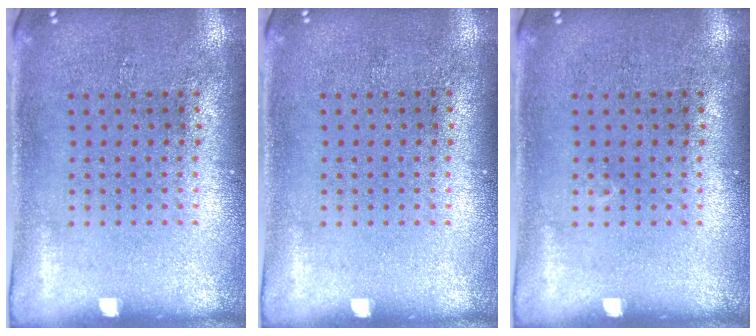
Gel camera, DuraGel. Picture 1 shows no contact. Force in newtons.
{"total": 0.0}
{"total": 0.0}